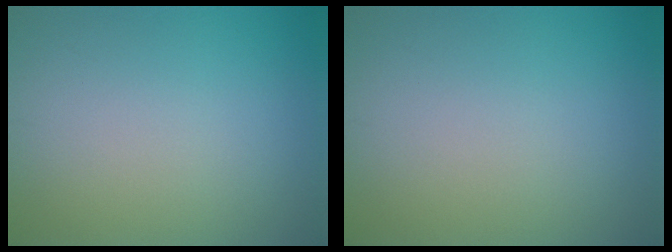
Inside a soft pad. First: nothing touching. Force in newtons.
{"total": 0.0}